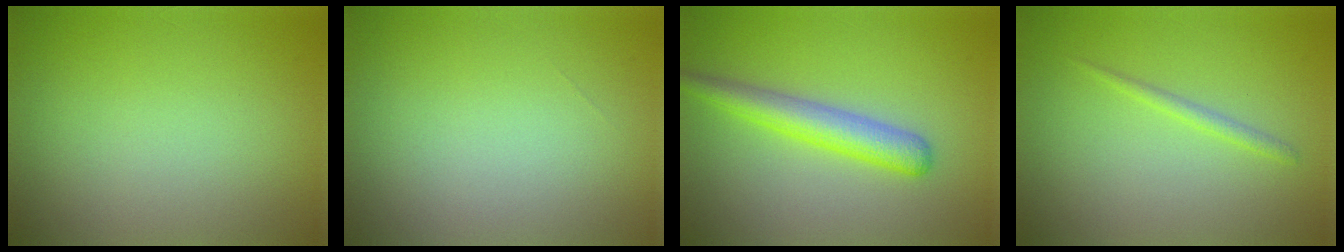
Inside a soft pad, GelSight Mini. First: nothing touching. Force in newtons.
{"total": 0.0}
{"total": 3.3, "press": 3.3, "slide": 0.2}
{"total": 1.0, "press": 1.0, "slide": 0.1}